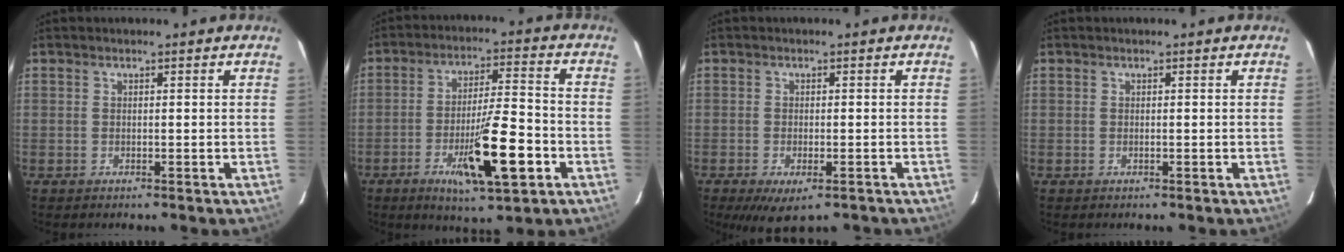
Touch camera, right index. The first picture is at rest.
{"total": 13.0, "force": [-5.1, 1.7, 11.8], "torque": [-0.198, -0.011, -0.078]}
{"total": 6.0, "force": [-4.1, 2.1, 3.9], "torque": [-0.057, -0.011, -0.062]}
{"total": 0.0}